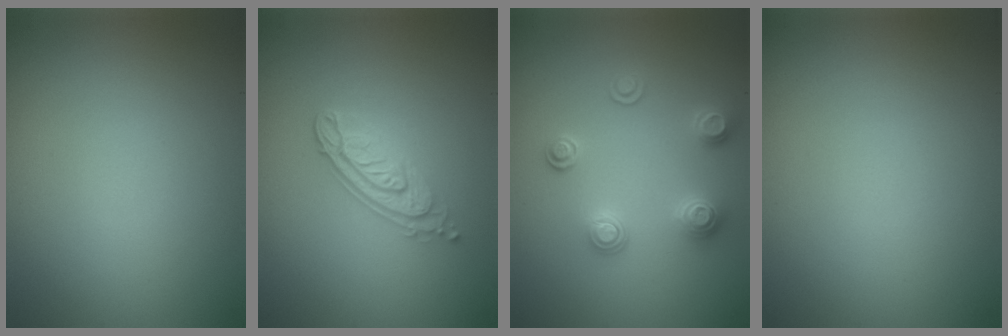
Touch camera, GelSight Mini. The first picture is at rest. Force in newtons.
{"total": 3.4, "press": 2.8, "slide": 1.9}
{"total": 2.6, "press": 2.6, "slide": 0.2}
{"total": 0.0}